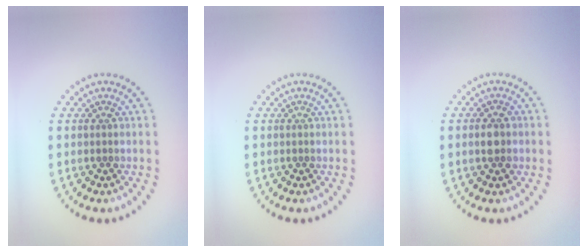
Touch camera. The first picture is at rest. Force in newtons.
{"total": 0.0}
{"total": 1.7, "press": 1.7, "slide": 0.3}